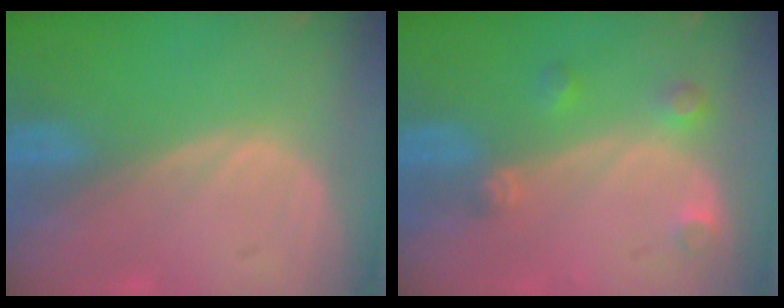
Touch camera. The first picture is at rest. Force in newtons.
{"total": 3.2, "press": 2.9, "slide": 1.3}